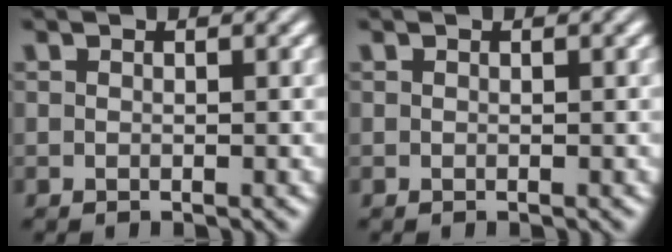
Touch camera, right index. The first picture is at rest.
{"total": 0.0}